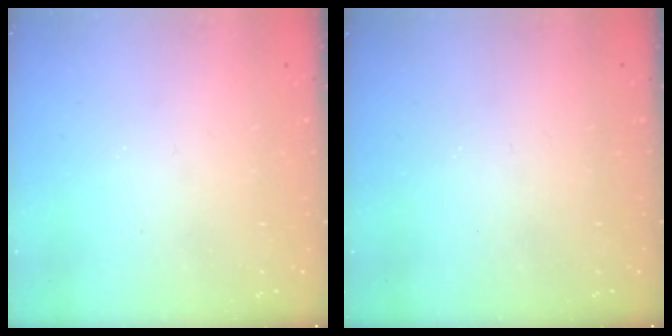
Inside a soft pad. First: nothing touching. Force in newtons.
{"total": 0.0}